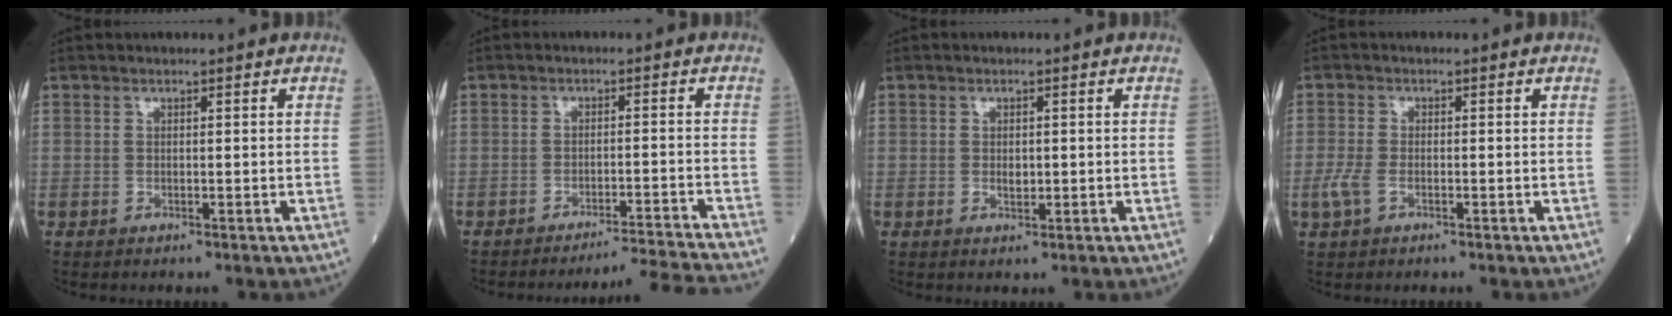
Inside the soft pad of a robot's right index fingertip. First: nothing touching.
{"total": 9.7, "force": [-8.9, -3.7, 1.0], "torque": [0.005, -0.018, -0.128]}
{"total": 1.4, "force": [0.0, 0.8, 1.2], "torque": [-0.015, -0.001, 0.002]}
{"total": 2.9, "force": [-1.1, 1.4, 2.3], "torque": [-0.068, -0.003, -0.027]}